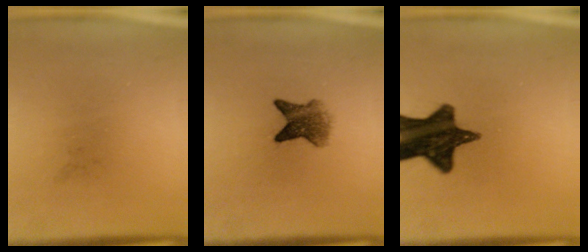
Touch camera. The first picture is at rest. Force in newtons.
{"total": 5.0}
{"total": 14.3}